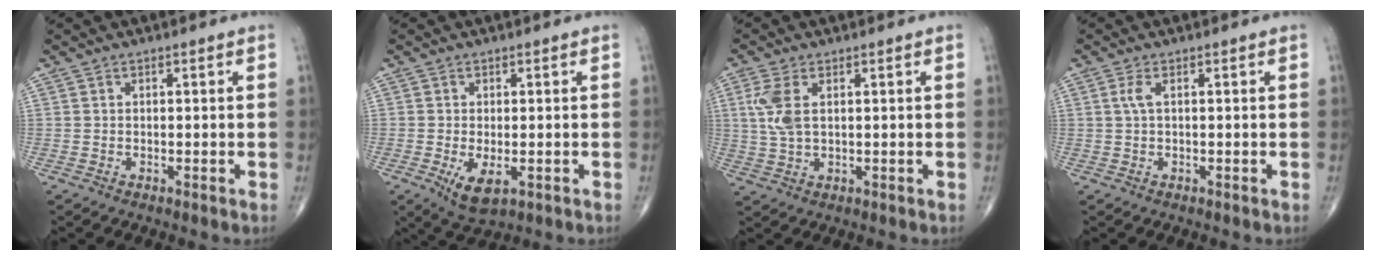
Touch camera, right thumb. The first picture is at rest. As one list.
[{"total": 5.2, "force": [-1.6, 2.3, 4.4], "torque": [-0.077, -0.012, -0.018]}, {"total": 5.7, "force": [1.5, 2.7, 4.7], "torque": [-0.118, 0.003, 0.035]}, {"total": 1.6, "force": [0.3, 0.4, 1.5], "torque": [-0.048, 0.006, 0.010]}]